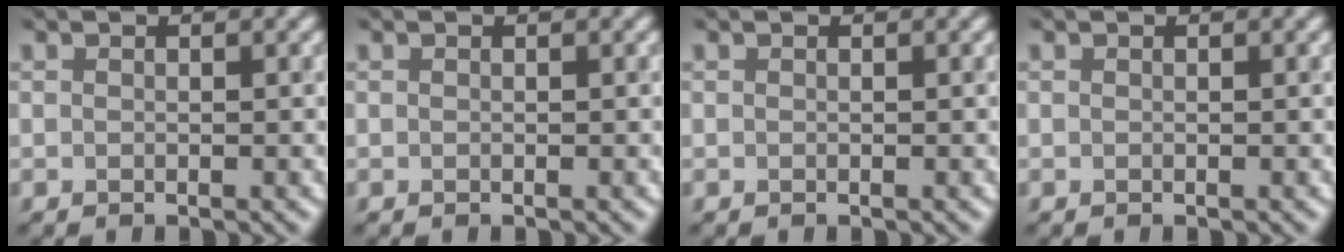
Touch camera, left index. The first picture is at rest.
{"total": 0.0}
{"total": 0.0}
{"total": 0.0}